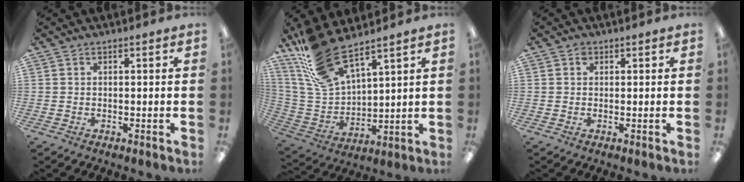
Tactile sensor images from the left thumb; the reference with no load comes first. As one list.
[{"total": 16.0, "force": [12.6, 5.0, 8.5], "torque": [-0.218, -0.064, 0.230]}, {"total": 1.2, "force": [0.6, 0.9, 0.5], "torque": [-0.011, 0.004, 0.010]}]